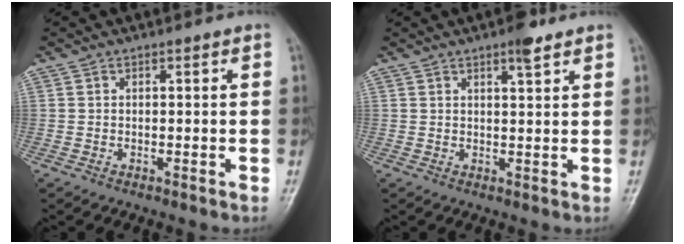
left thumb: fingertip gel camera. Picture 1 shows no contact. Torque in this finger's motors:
{"motor_torque": [0.49, 0.06, 0.34, -0.39, 0.07]}